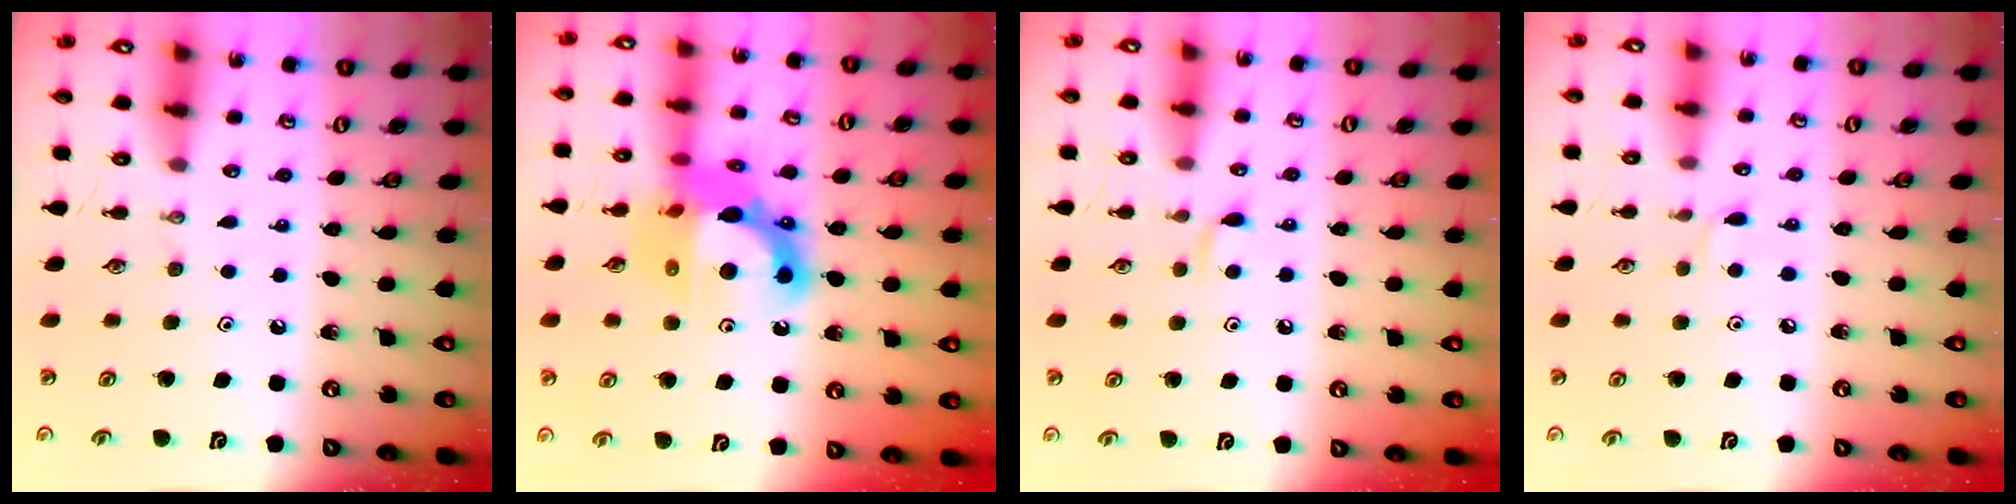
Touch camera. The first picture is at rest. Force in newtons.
{"total": 16.2, "press": 16.1, "slide": 1.9}
{"total": 4.0, "press": 3.9, "slide": 0.6}
{"total": 2.8, "press": 2.7, "slide": 0.4}